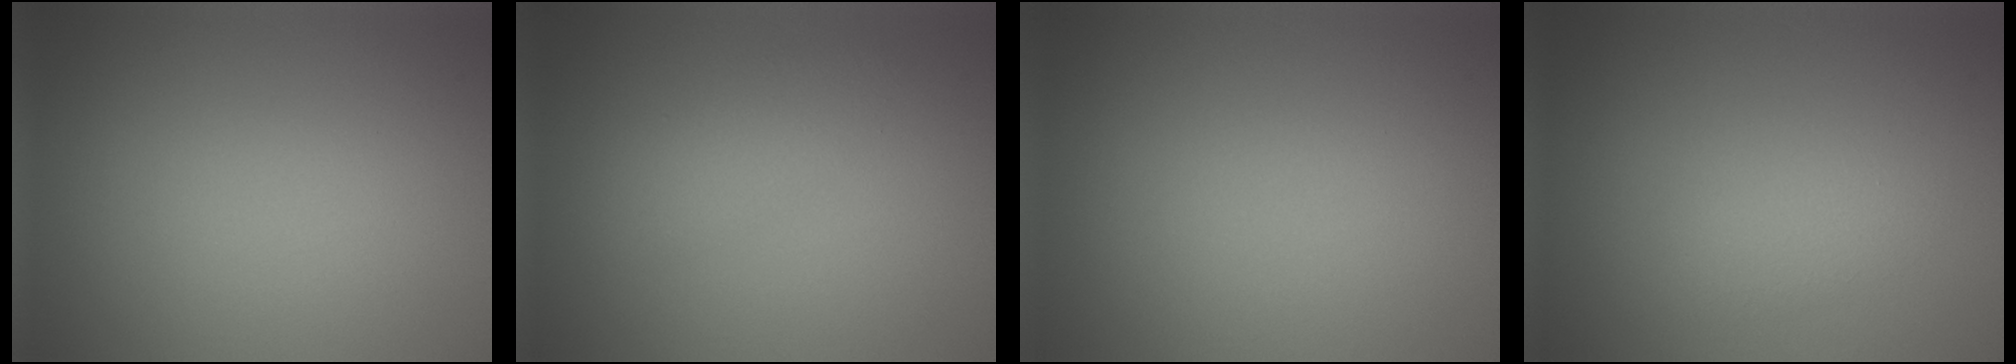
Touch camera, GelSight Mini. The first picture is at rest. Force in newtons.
{"total": 2.2, "press": 2.2, "slide": 0.1}
{"total": 0.0}
{"total": 1.4, "press": 1.4, "slide": 0.1}